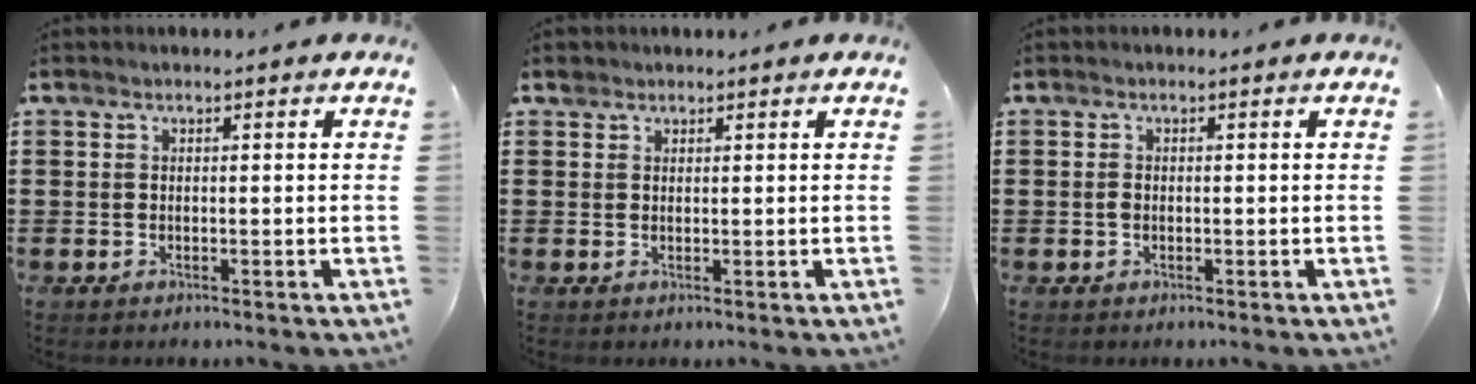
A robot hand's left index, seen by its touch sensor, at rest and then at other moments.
{"total": 1.1, "force": [0.9, 0.6, 0.1], "torque": [-0.004, 0.003, 0.017]}
{"total": 0.9, "force": [-0.2, 0.5, 0.7], "torque": [-0.016, -0.001, -0.004]}